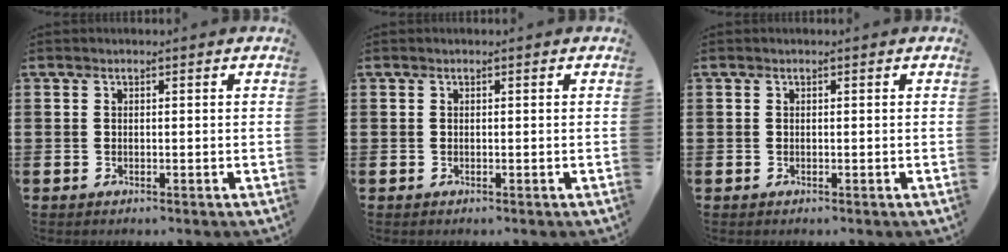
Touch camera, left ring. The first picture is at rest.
{"total": 0.0}
{"total": 0.0}